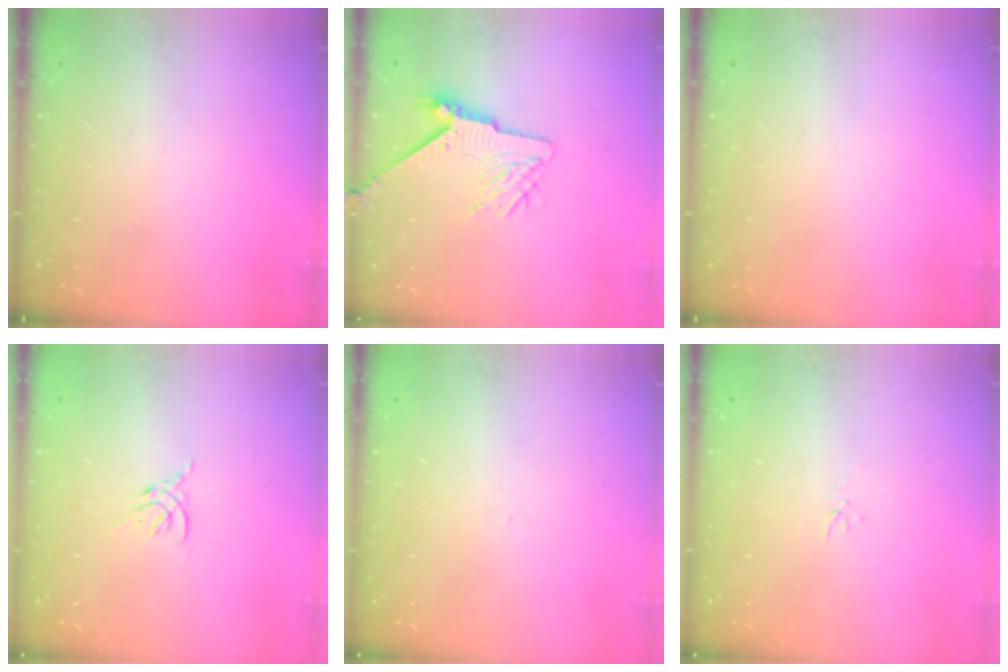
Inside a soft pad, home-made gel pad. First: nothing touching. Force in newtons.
{"total": 7.0, "press": 6.9, "slide": 1.1}
{"total": 0.0}
{"total": 2.6, "press": 2.5, "slide": 0.8}
{"total": 0.0}
{"total": 1.0, "press": 1.0, "slide": 0.3}